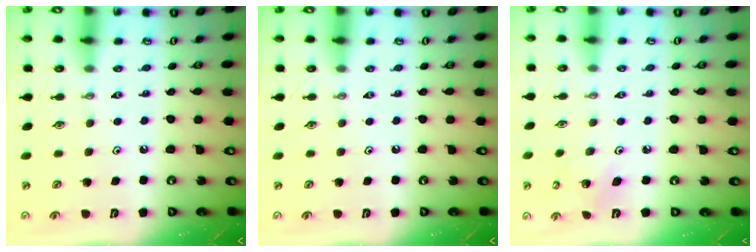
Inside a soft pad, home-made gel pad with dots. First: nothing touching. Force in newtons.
{"total": 0.0}
{"total": 3.4, "press": 3.4, "slide": 0.2}